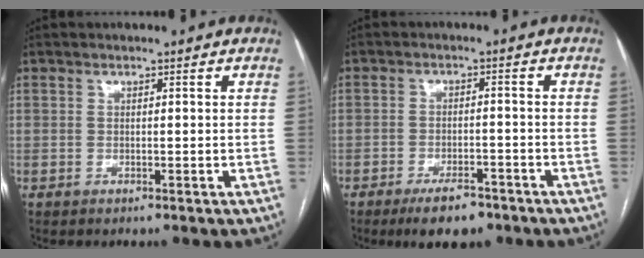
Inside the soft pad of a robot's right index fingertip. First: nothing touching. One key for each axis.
{"total": 6.5, "fx": -4.7, "fy": 2.4, "fz": 3.8, "tx": -0.064, "ty": -0.002, "tz": -0.072}